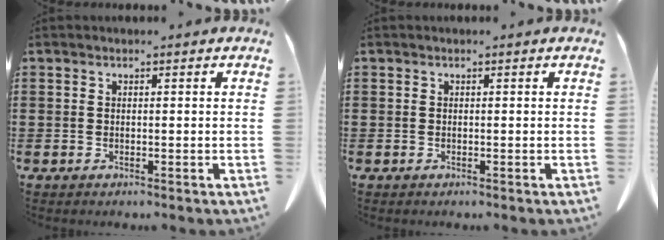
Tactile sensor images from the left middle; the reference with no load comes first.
{"total": 0.0}